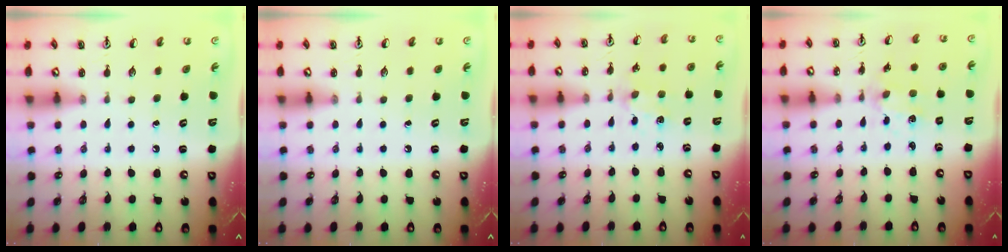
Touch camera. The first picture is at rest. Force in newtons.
{"total": 0.0}
{"total": 1.8, "press": 1.8, "slide": 0.4}
{"total": 1.9, "press": 1.9, "slide": 0.5}